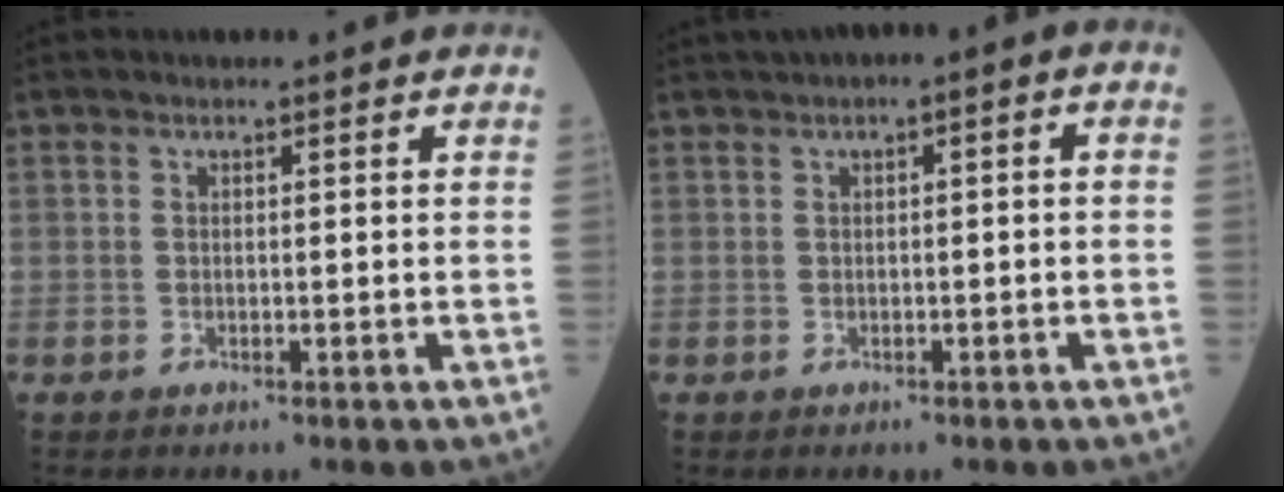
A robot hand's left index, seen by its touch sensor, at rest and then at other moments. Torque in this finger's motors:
{"motor_torque": [1.04, -1.10, 0.51, 0.12]}